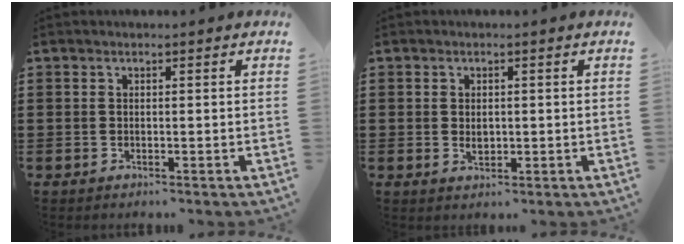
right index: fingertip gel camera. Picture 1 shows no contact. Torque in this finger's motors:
{"motor_torque": [0.00, 2.14, 0.04, 0.00]}